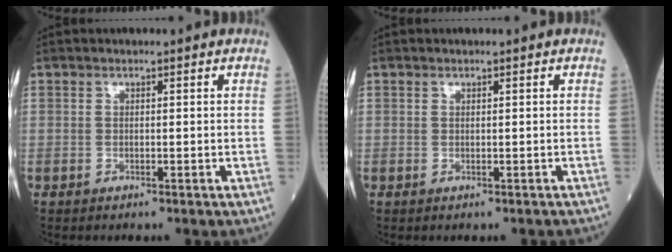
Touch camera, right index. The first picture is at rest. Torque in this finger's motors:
{"motor_torque": [-0.04, 0.00, -0.06, -0.02]}